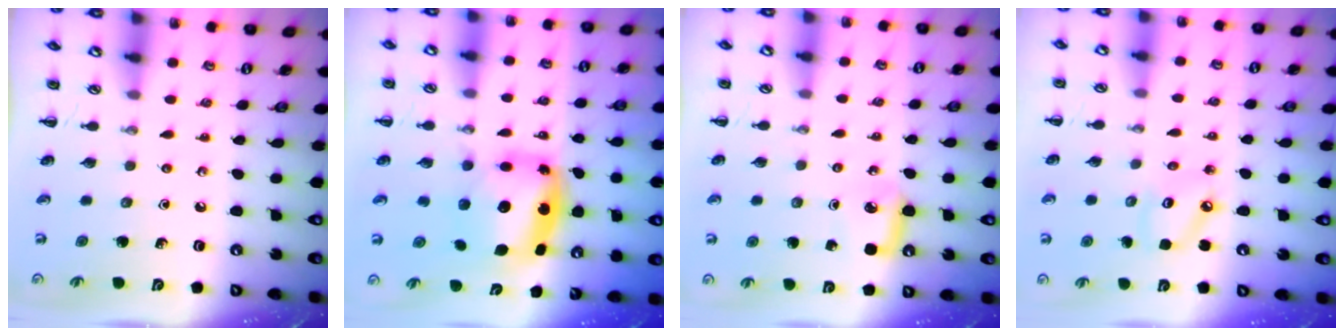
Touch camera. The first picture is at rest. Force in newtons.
{"total": 6.3, "press": 6.1, "slide": 1.6}
{"total": 5.6, "press": 5.4, "slide": 1.6}
{"total": 5.1, "press": 5.1, "slide": 0.6}